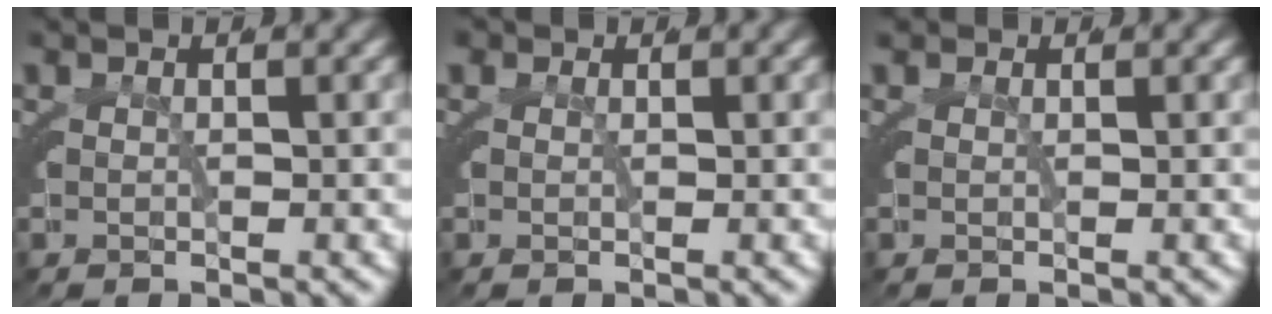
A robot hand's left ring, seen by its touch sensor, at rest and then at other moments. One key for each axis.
{"total": 1.0, "fx": 0.4, "fy": 0.8, "fz": 0.4, "tx": -0.013, "ty": -0.006, "tz": 0.010}
{"total": 0.6, "fx": 0.5, "fy": 0.4, "fz": 0.1, "tx": -0.008, "ty": -0.003, "tz": 0.010}